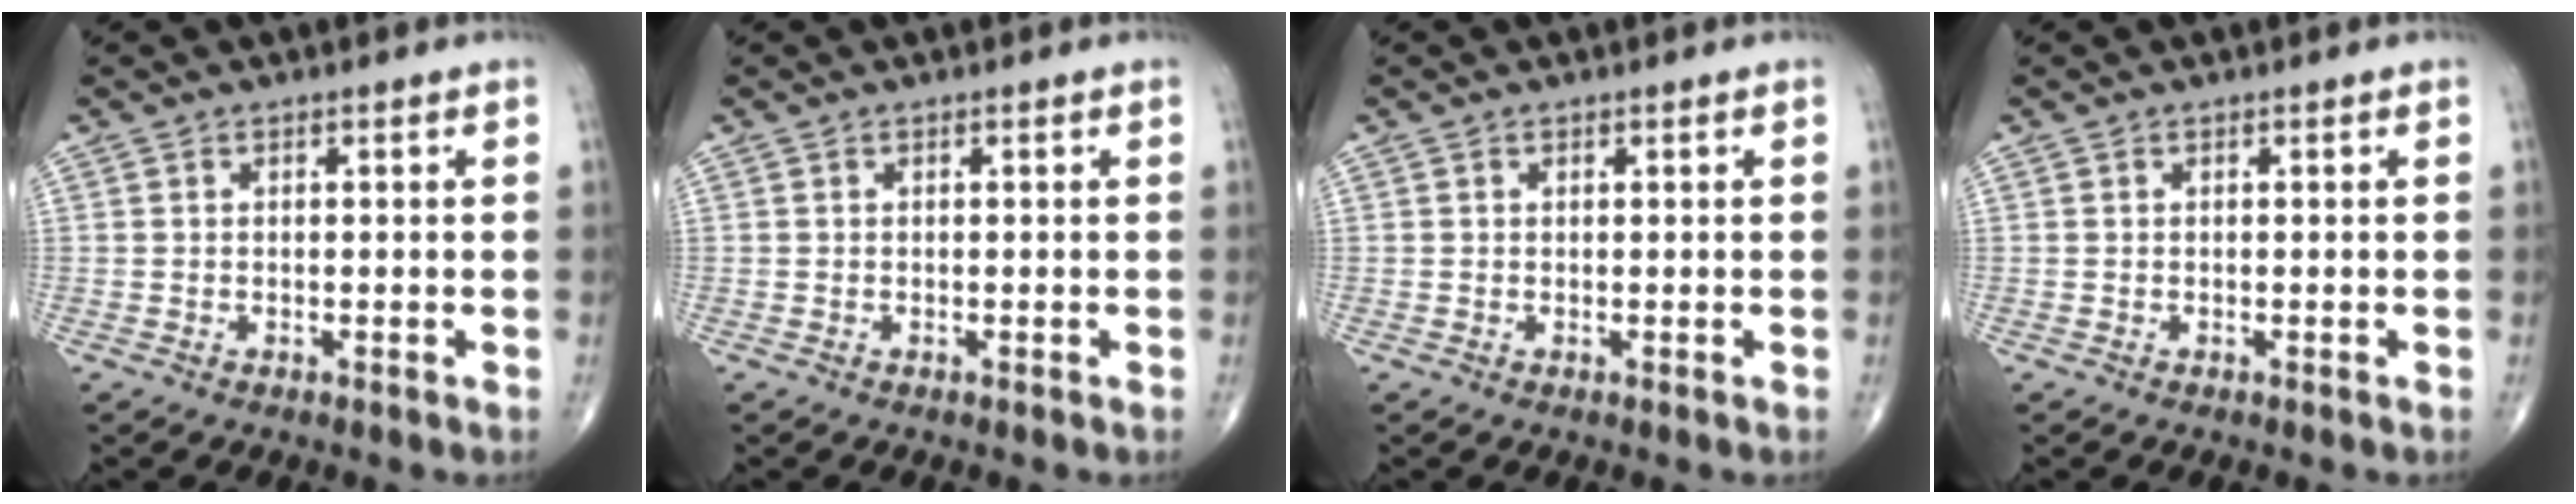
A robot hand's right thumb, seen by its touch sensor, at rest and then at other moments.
{"total": 0.0}
{"total": 0.0}
{"total": 0.0}